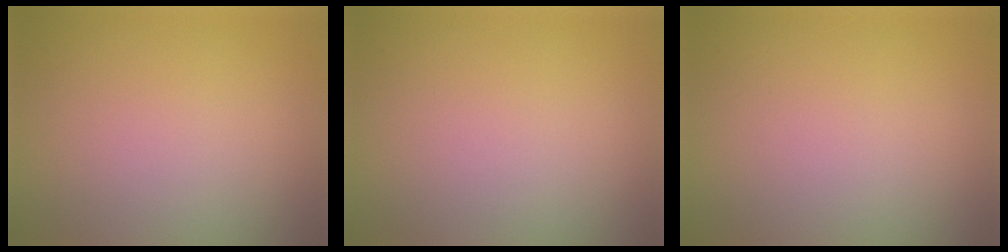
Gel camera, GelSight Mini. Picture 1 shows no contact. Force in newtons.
{"total": 0.0}
{"total": 0.0}